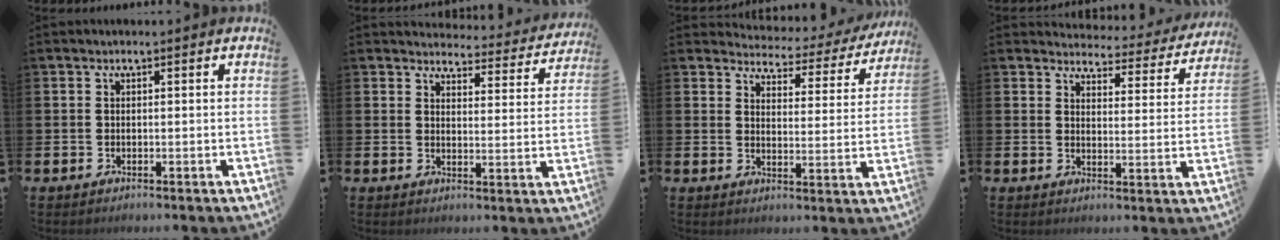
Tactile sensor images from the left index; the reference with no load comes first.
{"total": 3.5, "force": [3.4, 0.8, 0.2], "torque": [-0.011, -0.031, 0.053]}
{"total": 3.5, "force": [3.3, 1.1, 0.4], "torque": [-0.026, -0.032, 0.048]}
{"total": 3.6, "force": [3.4, 0.9, 0.4], "torque": [-0.016, -0.034, 0.053]}